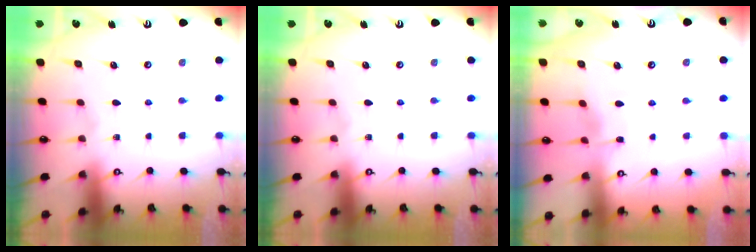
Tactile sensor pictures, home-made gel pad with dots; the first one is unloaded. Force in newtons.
{"total": 0.0}
{"total": 2.9, "press": 2.9, "slide": 0.4}